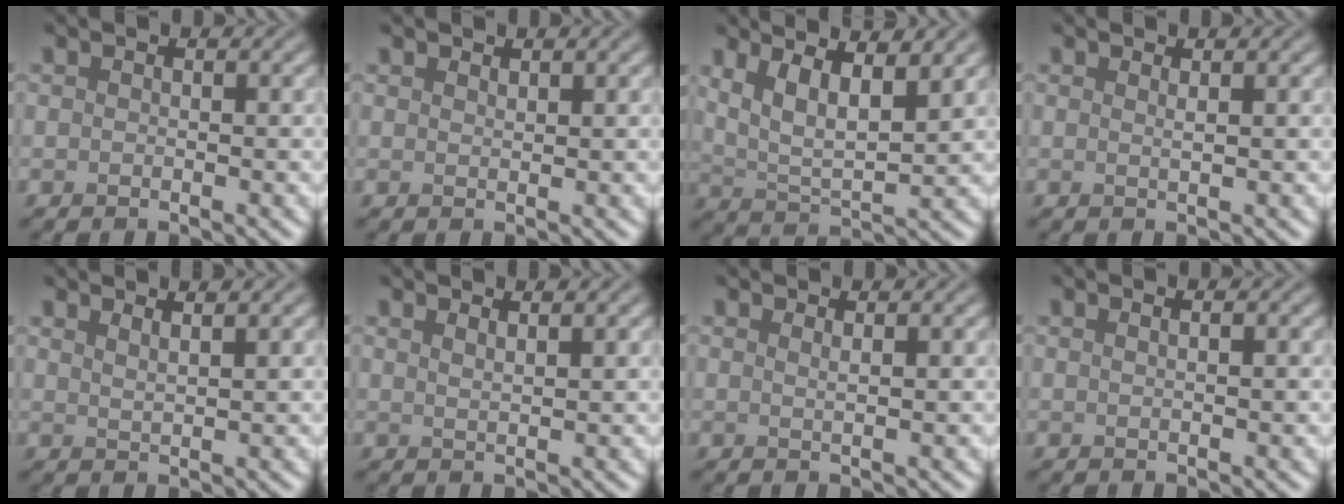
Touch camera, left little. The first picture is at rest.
{"total": 0.7, "force": [0.7, 0.2, 0.1], "torque": [-0.002, -0.002, 0.015]}
{"total": 6.2, "force": [3.3, 2.0, 4.9], "torque": [-0.087, 0.006, 0.051]}
{"total": 0.8, "force": [0.5, 0.2, 0.6], "torque": [0.000, -0.001, 0.006]}
{"total": 1.9, "force": [1.5, 0.6, 1.0], "torque": [-0.006, 0.008, 0.012]}
{"total": 1.5, "force": [1.1, 0.5, 0.8], "torque": [-0.003, 0.004, 0.009]}
{"total": 1.0, "force": [0.6, 0.4, 0.8], "torque": [-0.003, -0.001, 0.004]}
{"total": 1.1, "force": [0.5, 0.4, 0.9], "torque": [-0.006, -0.003, 0.003]}